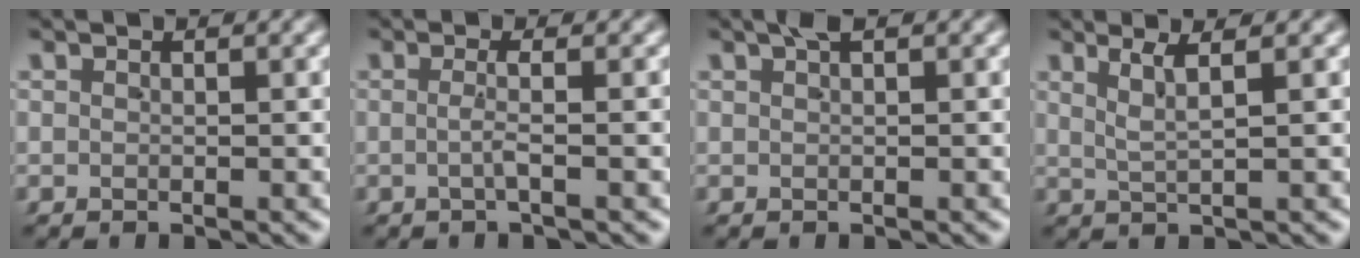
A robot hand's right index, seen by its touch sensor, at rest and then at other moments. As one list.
[{"total": 1.7, "force": [-0.8, -0.5, 1.4], "torque": [-0.032, -0.001, -0.013]}, {"total": 1.1, "force": [0.6, 0.1, 0.8], "torque": [-0.010, 0.006, 0.010]}, {"total": 2.1, "force": [1.2, -0.3, 1.7], "torque": [-0.033, -0.001, 0.026]}]